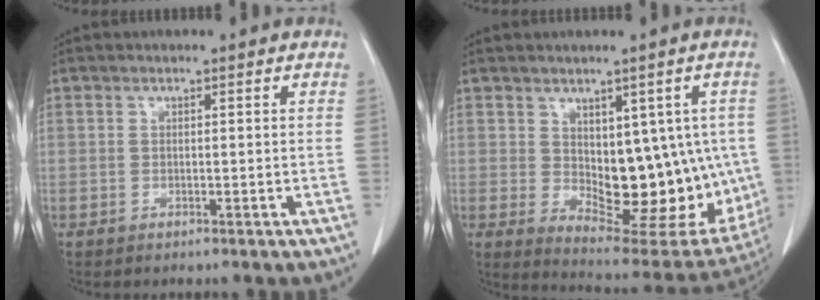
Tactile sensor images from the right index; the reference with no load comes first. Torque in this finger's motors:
{"motor_torque": [0.86, 0.40, 0.36, 0.05]}